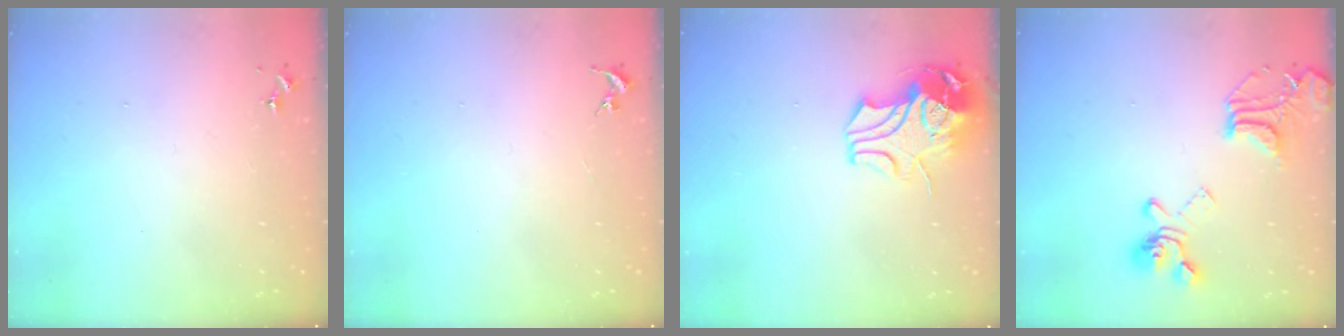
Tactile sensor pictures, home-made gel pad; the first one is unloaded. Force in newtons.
{"total": 0.0}
{"total": 11.6, "press": 11.5, "slide": 1.5}
{"total": 18.4, "press": 18.3, "slide": 1.9}